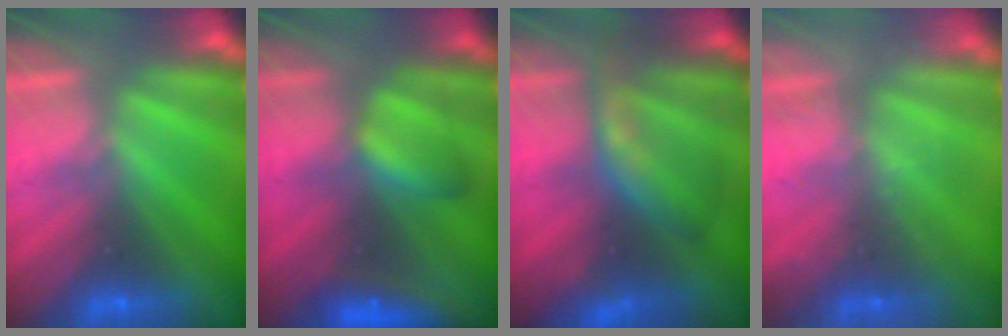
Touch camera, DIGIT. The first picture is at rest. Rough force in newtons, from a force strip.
{"total": 7.5}
{"total": 7.7}
{"total": 2.4}